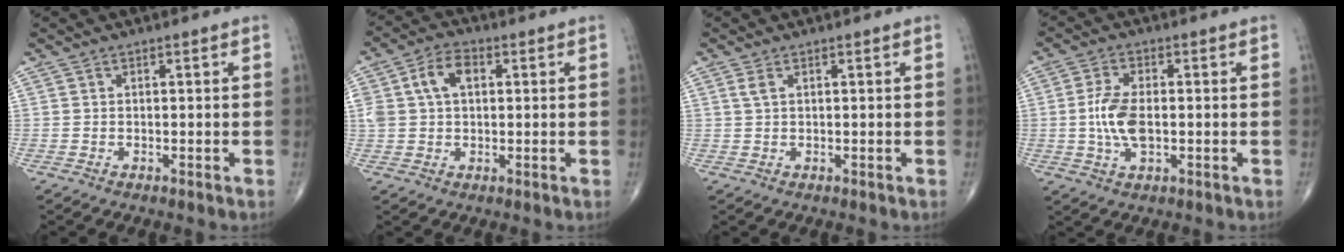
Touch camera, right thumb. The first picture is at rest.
{"total": 8.2, "force": [2.0, 5.4, 5.9], "torque": [-0.119, 0.019, 0.038]}
{"total": 1.4, "force": [0.6, 0.6, 1.1], "torque": [-0.030, 0.010, 0.016]}
{"total": 7.4, "force": [-0.4, 3.6, 6.5], "torque": [-0.138, 0.000, -0.009]}